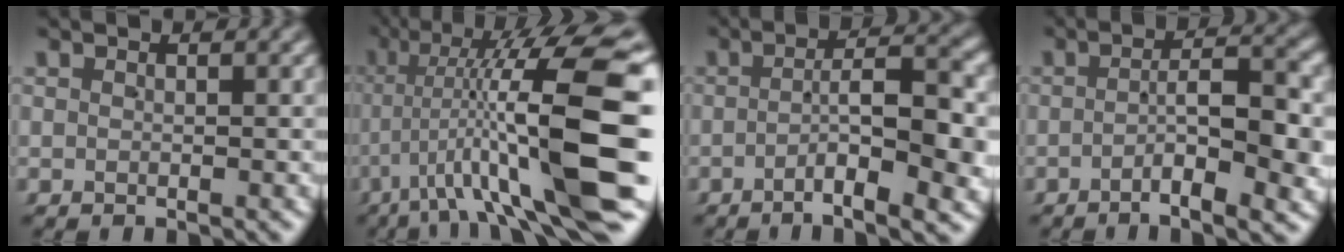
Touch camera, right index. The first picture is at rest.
{"total": 16.5, "force": [-0.3, 5.0, 15.7], "torque": [-0.206, 0.008, -0.003]}
{"total": 6.8, "force": [-2.8, 1.3, 6.0], "torque": [-0.086, -0.006, -0.038]}
{"total": 5.6, "force": [-2.5, 0.9, 4.9], "torque": [-0.072, -0.005, -0.035]}